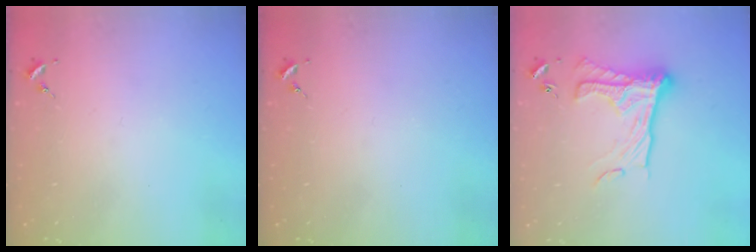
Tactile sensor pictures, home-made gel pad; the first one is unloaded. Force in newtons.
{"total": 0.0}
{"total": 17.1, "press": 17.0, "slide": 1.3}